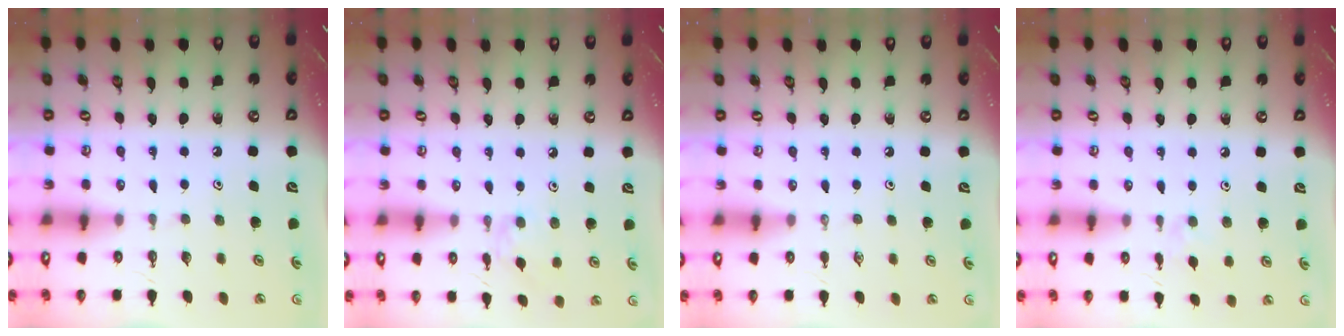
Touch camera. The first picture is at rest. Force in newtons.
{"total": 2.4, "press": 2.3, "slide": 0.5}
{"total": 0.0}
{"total": 3.2, "press": 3.1, "slide": 0.5}